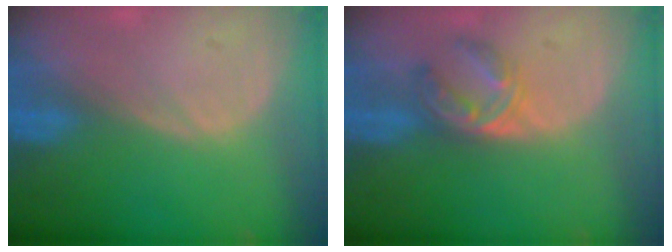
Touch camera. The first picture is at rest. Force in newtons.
{"total": 5.7, "press": 4.7, "slide": 3.2}